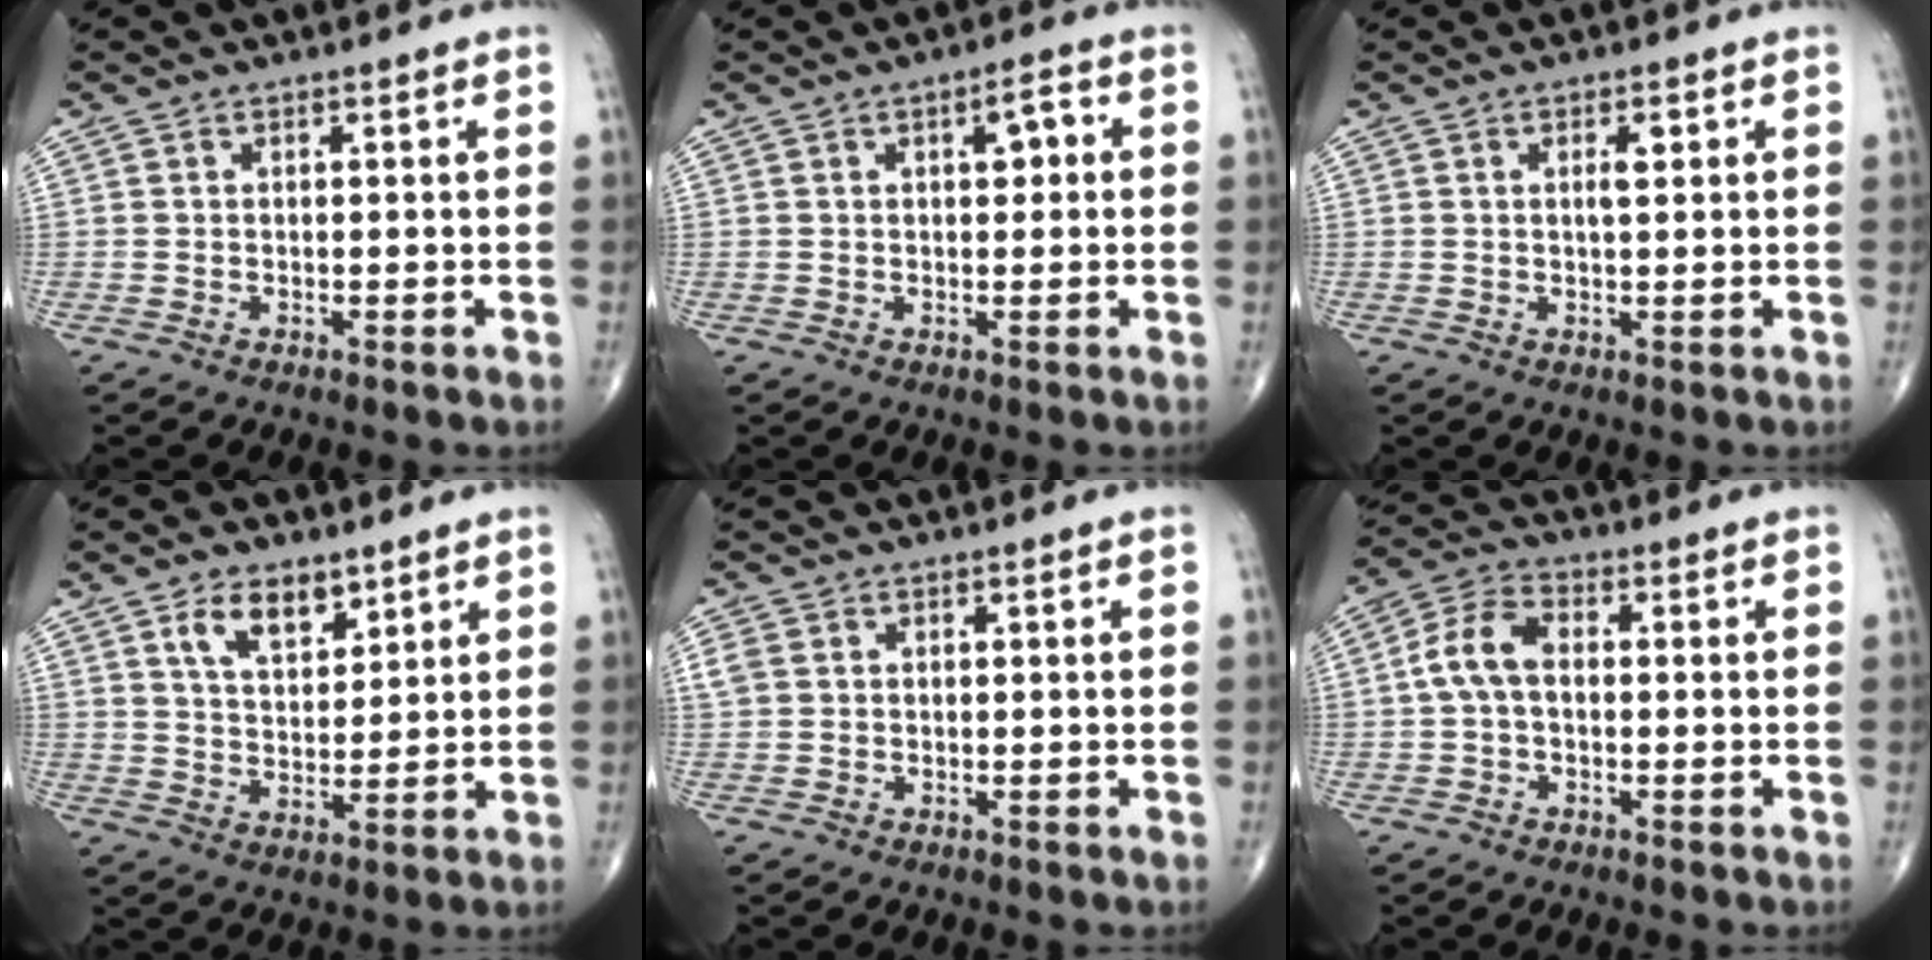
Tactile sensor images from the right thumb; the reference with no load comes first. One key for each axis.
{"total": 3.9, "fx": 1.0, "fy": 1.7, "fz": 3.4, "tx": -0.040, "ty": 0.006, "tz": 0.010}
{"total": 2.6, "fx": 0.9, "fy": 0.9, "fz": 2.3, "tx": -0.035, "ty": -0.003, "tz": 0.014}
{"total": 7.8, "fx": 4.7, "fy": 4.1, "fz": 4.7, "tx": -0.059, "ty": -0.030, "tz": 0.086}
{"total": 1.9, "fx": 0.4, "fy": 1.6, "fz": 1.0, "tx": -0.033, "ty": 0.010, "tz": 0.011}
{"total": 6.9, "fx": 0.0, "fy": 4.3, "fz": 5.4, "tx": -0.109, "ty": 0.023, "tz": -0.008}